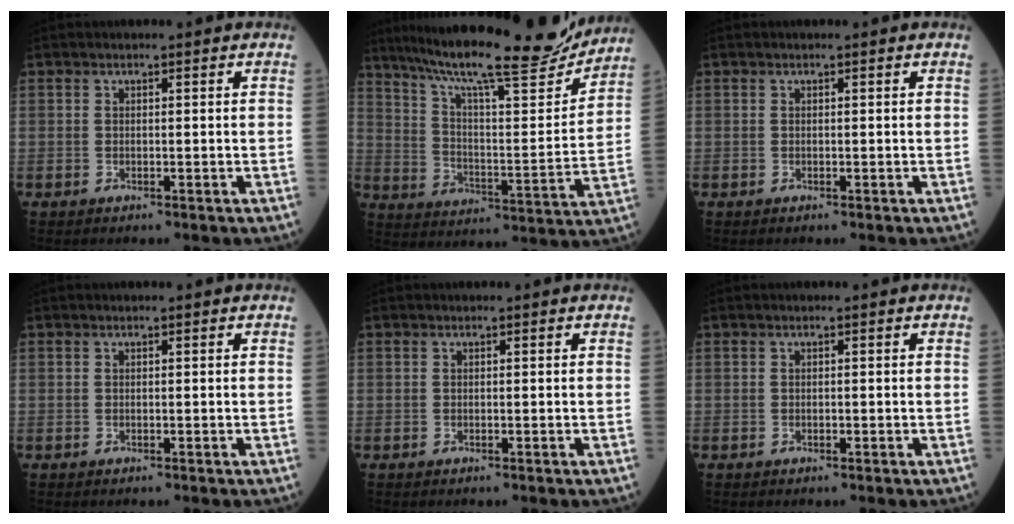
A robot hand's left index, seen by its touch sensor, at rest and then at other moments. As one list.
[{"total": 23.0, "force": [20.2, 2.2, 10.9], "torque": [-0.184, -0.020, 0.293]}, {"total": 0.0}, {"total": 0.0}, {"total": 0.0}, {"total": 0.0}]